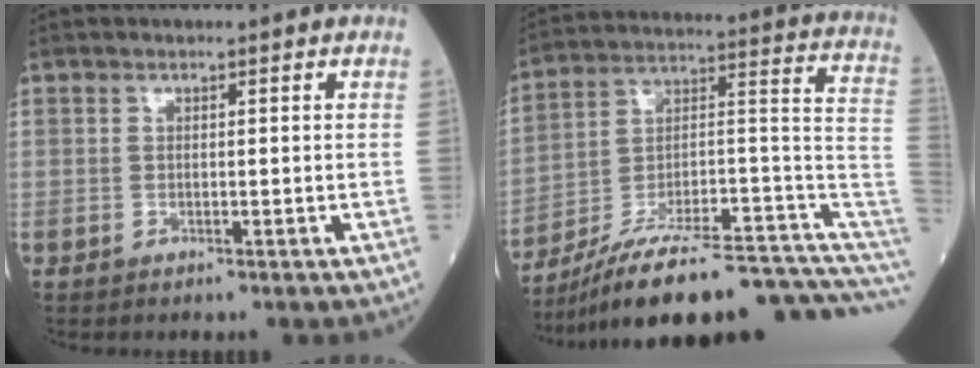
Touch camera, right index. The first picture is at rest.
{"total": 24.7, "force": [-19.0, 3.3, 15.4], "torque": [-0.158, 0.047, -0.289]}